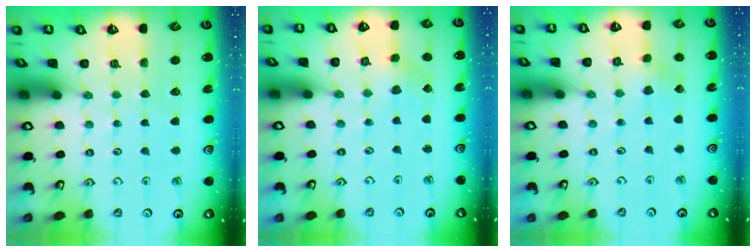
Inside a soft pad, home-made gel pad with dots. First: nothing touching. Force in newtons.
{"total": 2.1, "press": 2.1, "slide": 0.2}
{"total": 2.2, "press": 2.2, "slide": 0.2}